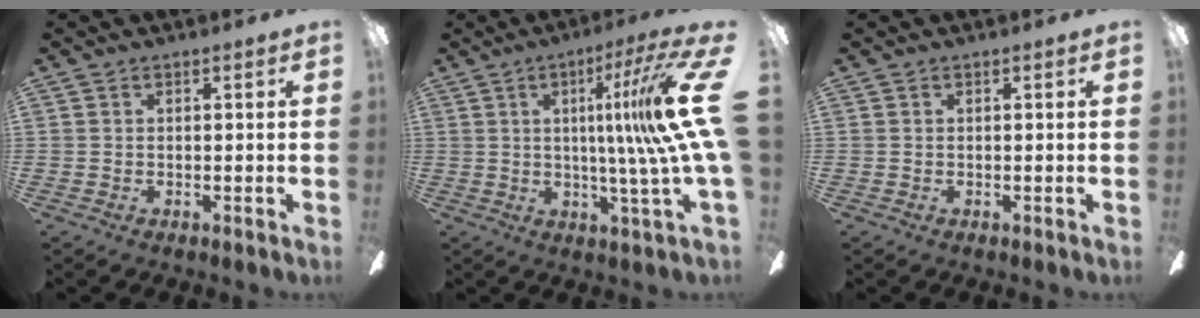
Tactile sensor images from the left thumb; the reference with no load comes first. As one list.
[{"total": 17.8, "force": [3.0, -0.6, 17.6], "torque": [-0.280, -0.016, 0.034]}, {"total": 0.0}]